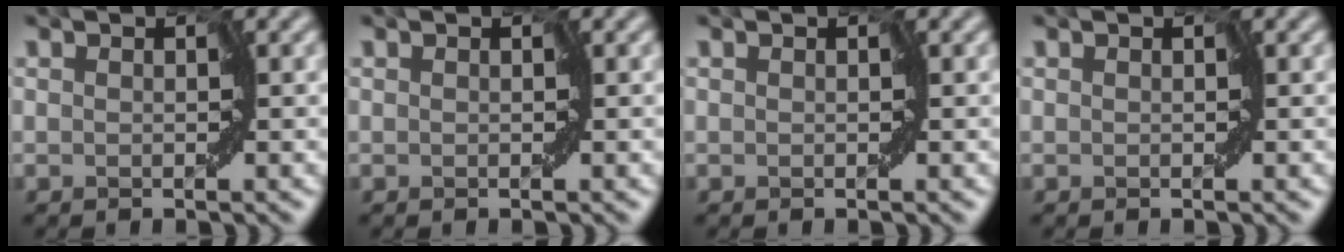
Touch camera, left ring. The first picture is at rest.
{"total": 0.0}
{"total": 0.0}
{"total": 0.0}